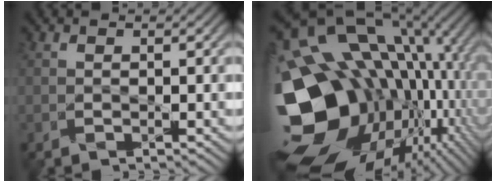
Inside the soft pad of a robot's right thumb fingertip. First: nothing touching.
{"total": 21.1, "force": [-3.3, 15.2, 14.3], "torque": [-0.311, -0.044, -0.016]}